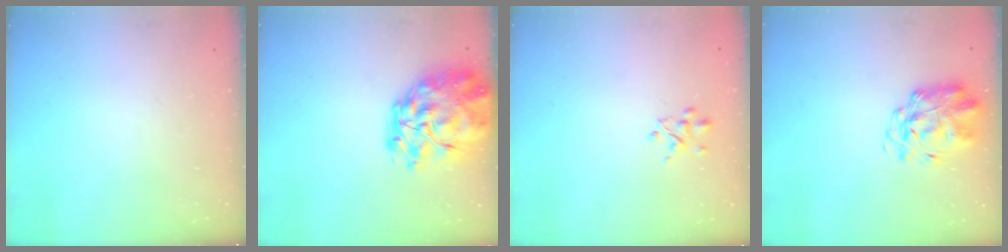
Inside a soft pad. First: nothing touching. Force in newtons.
{"total": 14.4, "press": 13.6, "slide": 4.7}
{"total": 2.3, "press": 2.3, "slide": 0.3}
{"total": 2.9, "press": 2.8, "slide": 0.8}